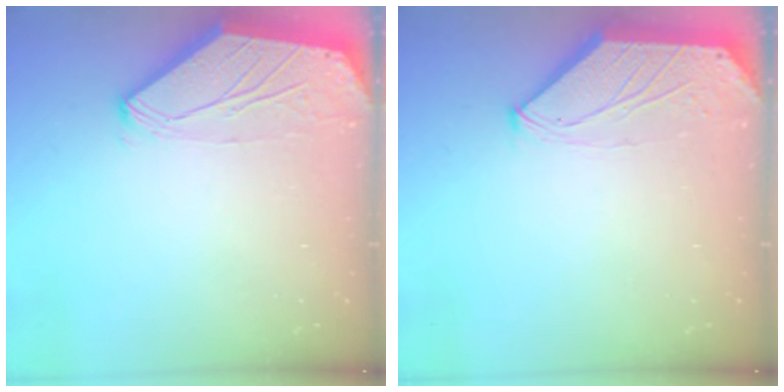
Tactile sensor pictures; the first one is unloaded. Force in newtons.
{"total": 0.0}